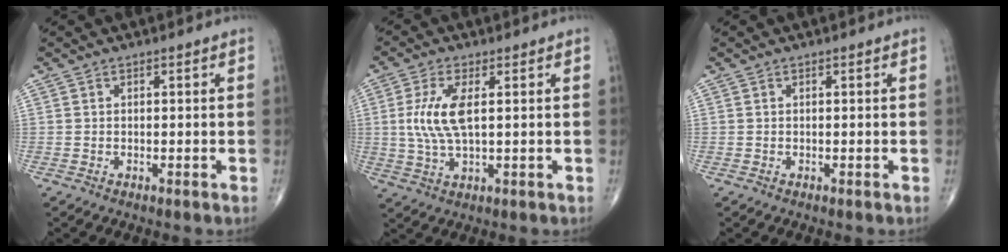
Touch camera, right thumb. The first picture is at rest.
{"total": 8.1, "force": [1.2, 3.0, 7.4], "torque": [-0.171, -0.004, 0.026]}
{"total": 0.0}